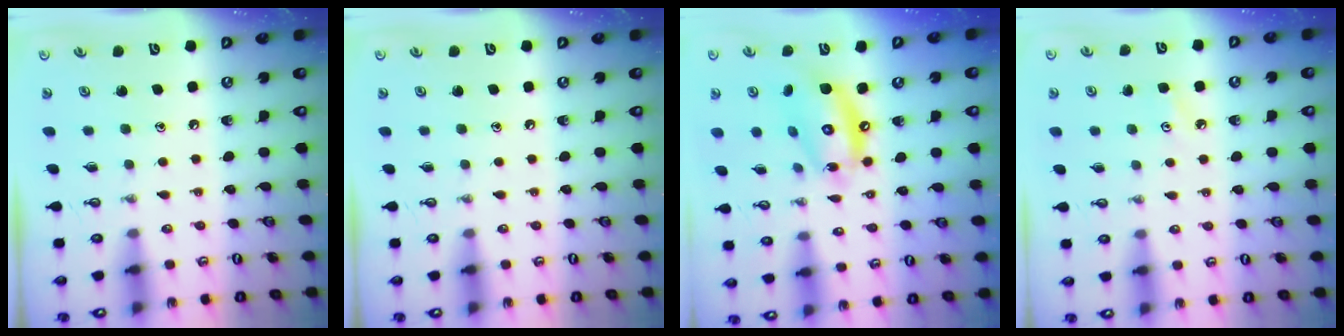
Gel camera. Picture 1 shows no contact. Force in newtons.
{"total": 0.0}
{"total": 14.5, "press": 14.5, "slide": 1.2}
{"total": 3.2, "press": 3.2, "slide": 0.4}